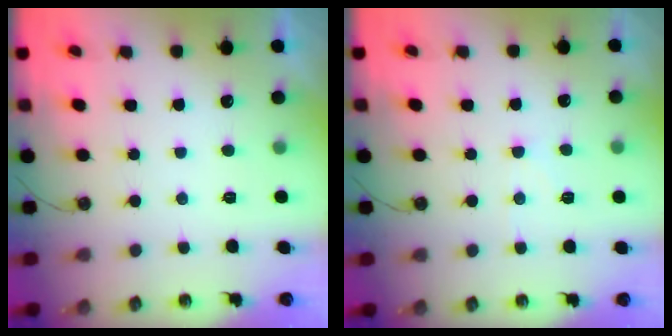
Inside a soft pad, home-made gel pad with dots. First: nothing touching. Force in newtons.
{"total": 5.4, "press": 5.4, "slide": 0.6}